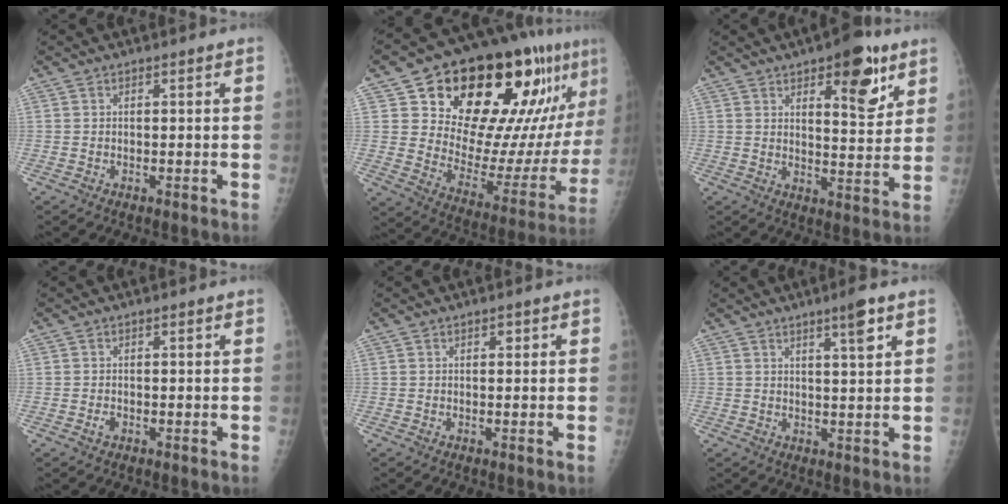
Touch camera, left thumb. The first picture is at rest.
{"total": 29.1, "force": [15.5, 13.5, 20.6], "torque": [-0.256, -0.029, 0.243]}
{"total": 11.6, "force": [6.3, 4.7, 8.5], "torque": [-0.082, -0.034, 0.087]}
{"total": 0.9, "force": [-0.4, 0.7, 0.4], "torque": [-0.005, 0.000, -0.008]}
{"total": 0.8, "force": [0.3, 0.5, 0.5], "torque": [0.001, 0.001, 0.002]}
{"total": 4.7, "force": [2.7, 0.3, 3.8], "torque": [-0.056, -0.014, 0.042]}